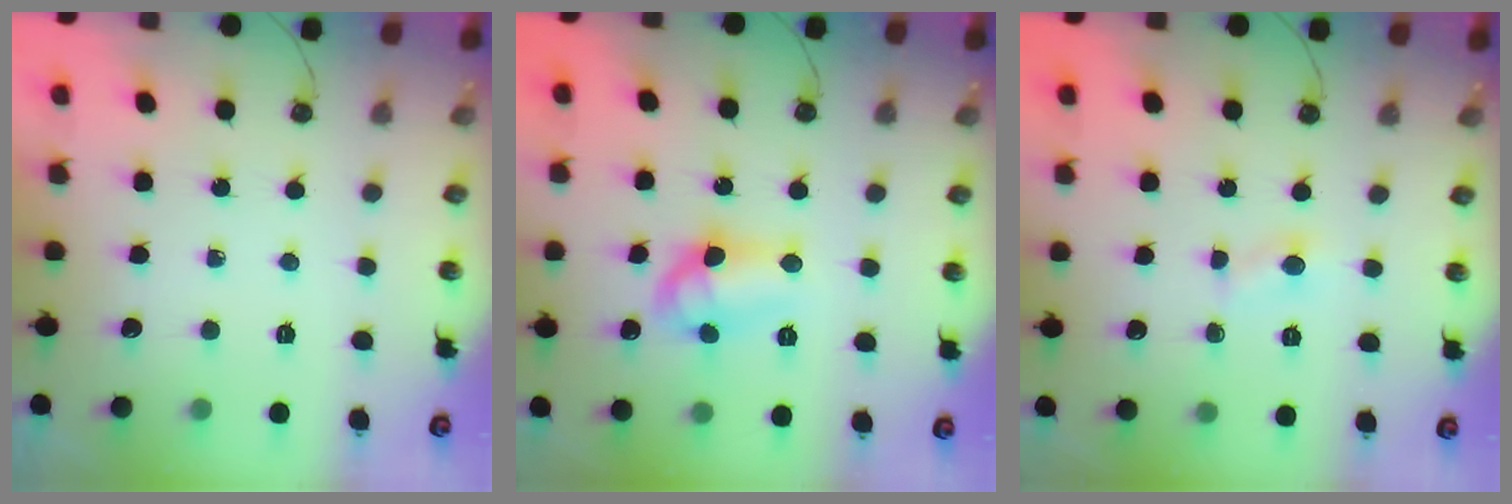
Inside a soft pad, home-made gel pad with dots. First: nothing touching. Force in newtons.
{"total": 10.0, "press": 10.0, "slide": 0.5}
{"total": 3.3, "press": 3.3, "slide": 0.3}